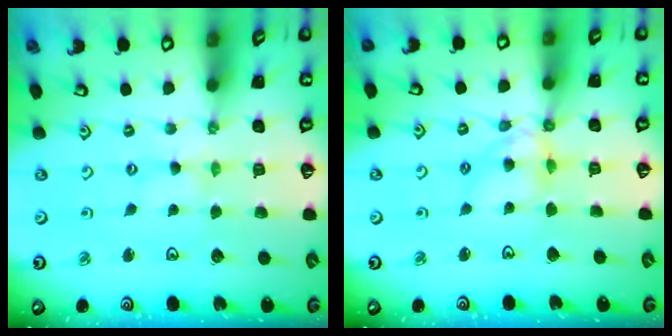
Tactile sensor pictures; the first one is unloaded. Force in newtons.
{"total": 9.7, "press": 9.7, "slide": 0.8}